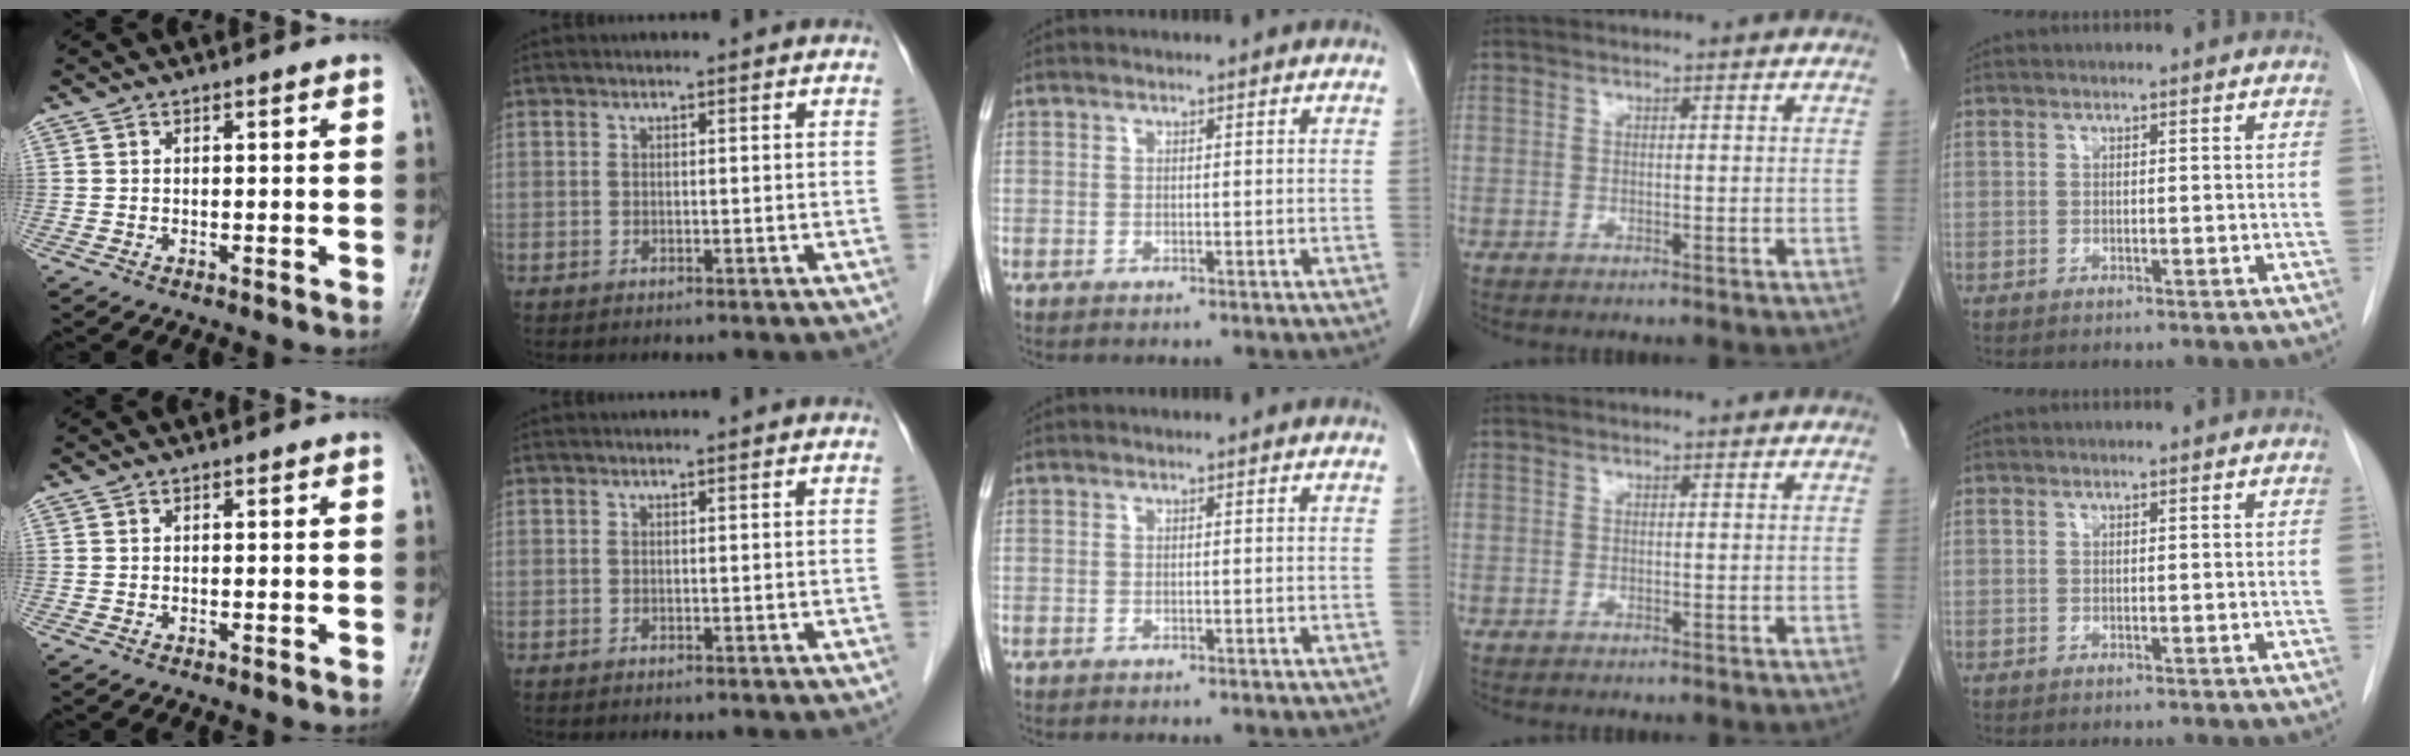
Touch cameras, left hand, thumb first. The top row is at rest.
{}